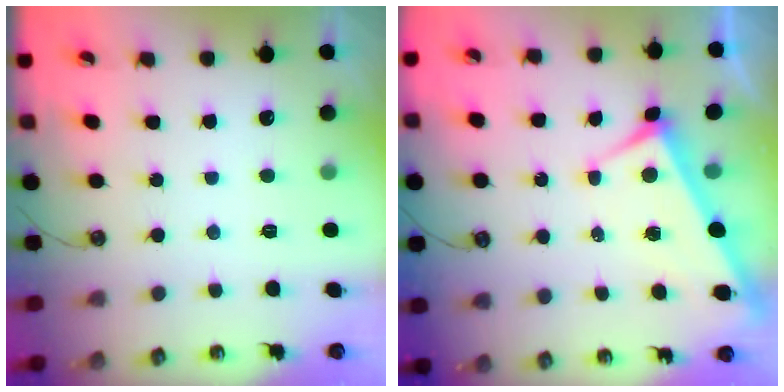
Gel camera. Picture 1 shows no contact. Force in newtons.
{"total": 3.8, "press": 3.8, "slide": 0.4}